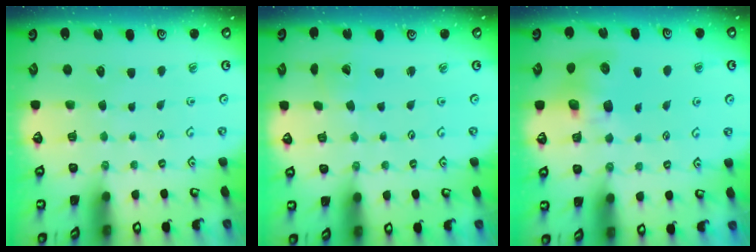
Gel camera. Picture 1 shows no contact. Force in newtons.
{"total": 1.5, "press": 1.5, "slide": 0.0}
{"total": 8.7, "press": 8.6, "slide": 1.3}